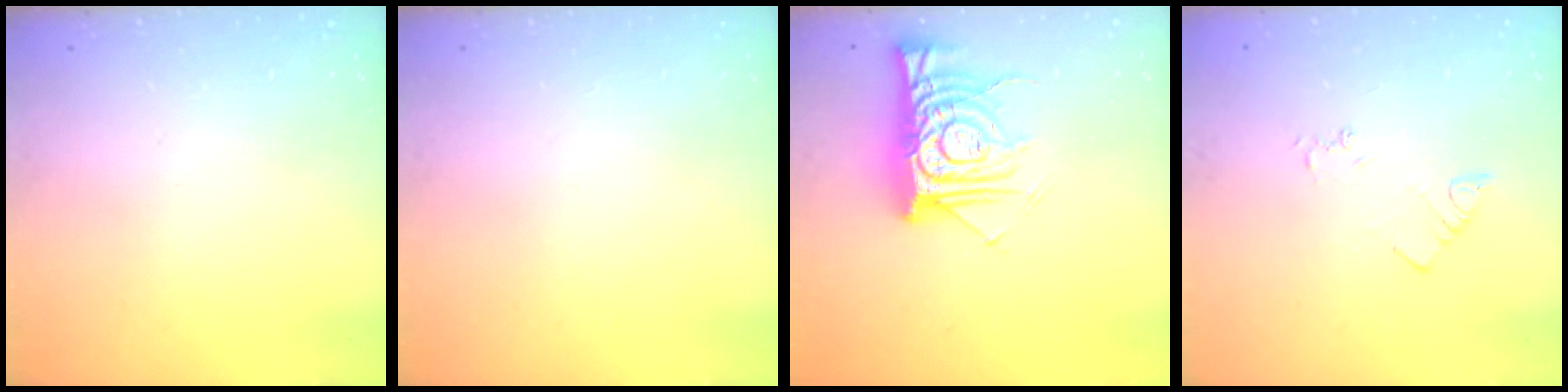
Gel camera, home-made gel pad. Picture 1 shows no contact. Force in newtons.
{"total": 0.0}
{"total": 14.7, "press": 14.6, "slide": 1.8}
{"total": 2.3, "press": 2.3, "slide": 0.3}